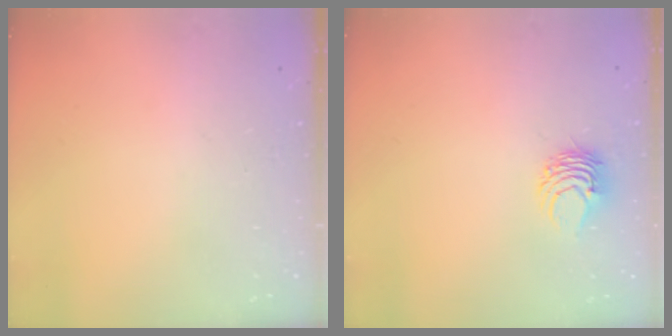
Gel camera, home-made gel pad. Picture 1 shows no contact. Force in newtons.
{"total": 6.0, "press": 6.0, "slide": 0.5}